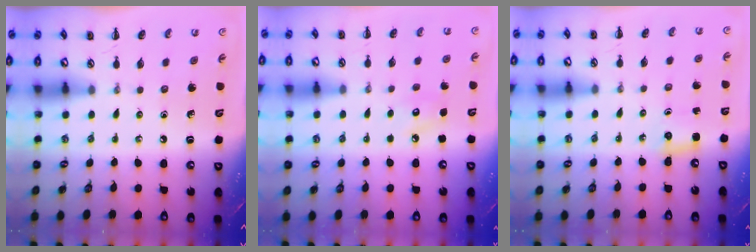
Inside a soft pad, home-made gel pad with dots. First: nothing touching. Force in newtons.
{"total": 4.8, "press": 4.6, "slide": 1.3}
{"total": 2.6, "press": 2.5, "slide": 0.7}